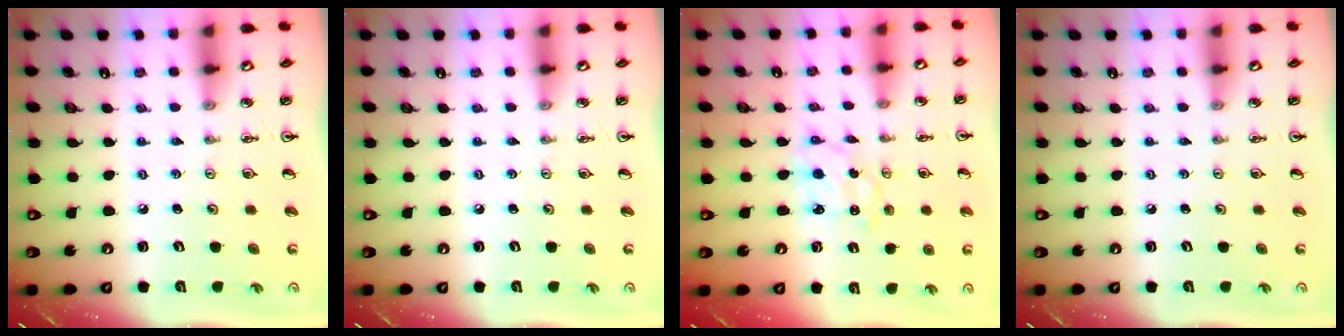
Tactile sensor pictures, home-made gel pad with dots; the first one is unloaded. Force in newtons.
{"total": 0.0}
{"total": 1.8, "press": 1.8, "slide": 0.1}
{"total": 0.0}